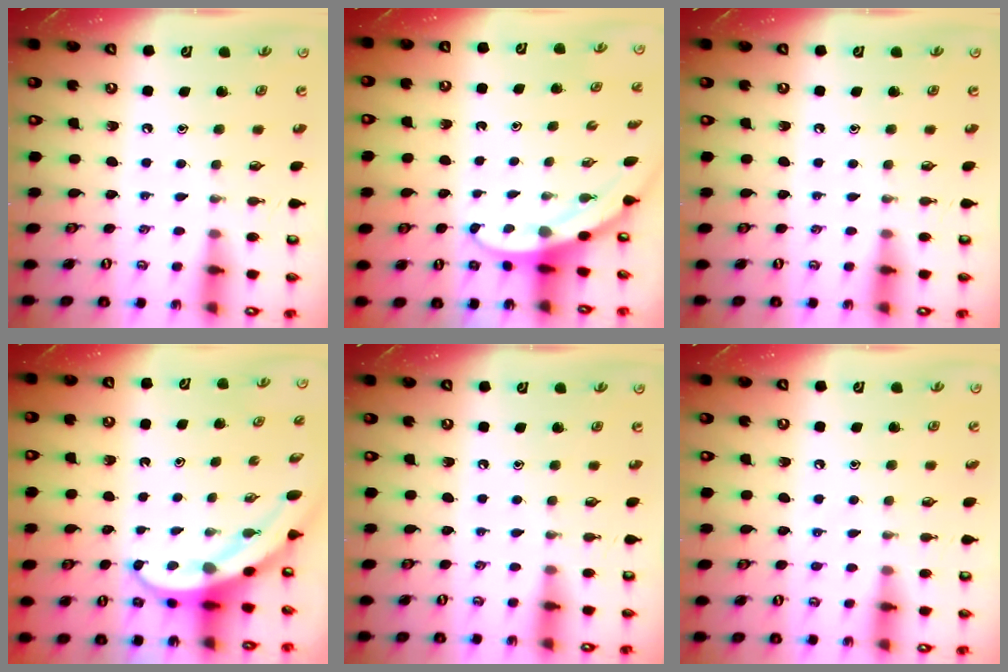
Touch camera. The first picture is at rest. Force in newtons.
{"total": 2.9, "press": 2.9, "slide": 0.1}
{"total": 0.0}
{"total": 5.3, "press": 5.3, "slide": 0.5}
{"total": 0.0}
{"total": 5.2, "press": 5.1, "slide": 0.9}